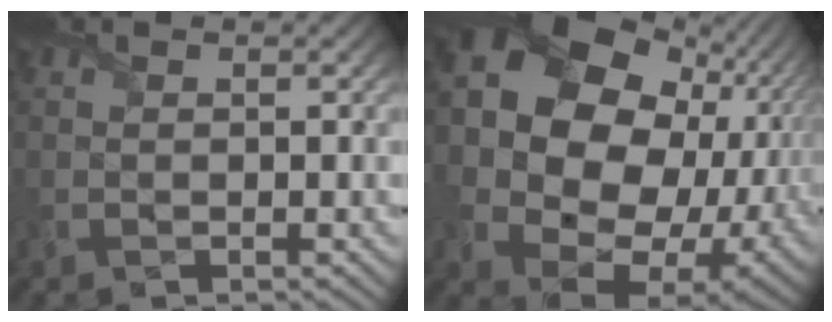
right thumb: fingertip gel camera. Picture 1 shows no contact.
{"total": 20.8, "force": [2.8, 16.7, 12.1], "torque": [-0.292, -0.009, 0.078]}